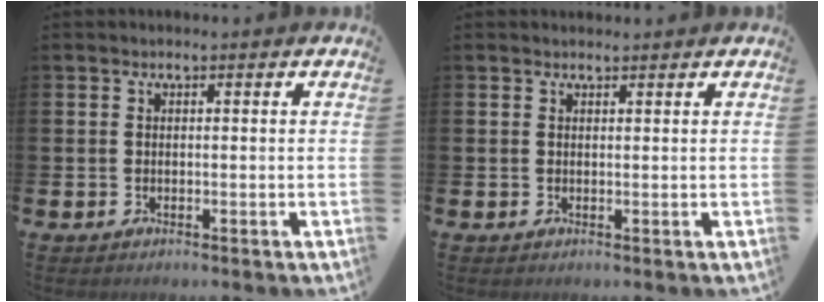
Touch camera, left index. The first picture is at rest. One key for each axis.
{"total": 0.8, "fx": 0.8, "fy": 0.1, "fz": 0.0, "tx": 0.011, "ty": -0.003, "tz": 0.013}